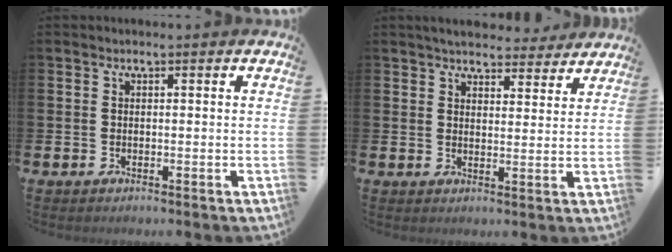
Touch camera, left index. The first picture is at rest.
{"total": 4.9, "force": [4.7, 1.1, 0.7], "torque": [-0.019, -0.024, 0.083]}